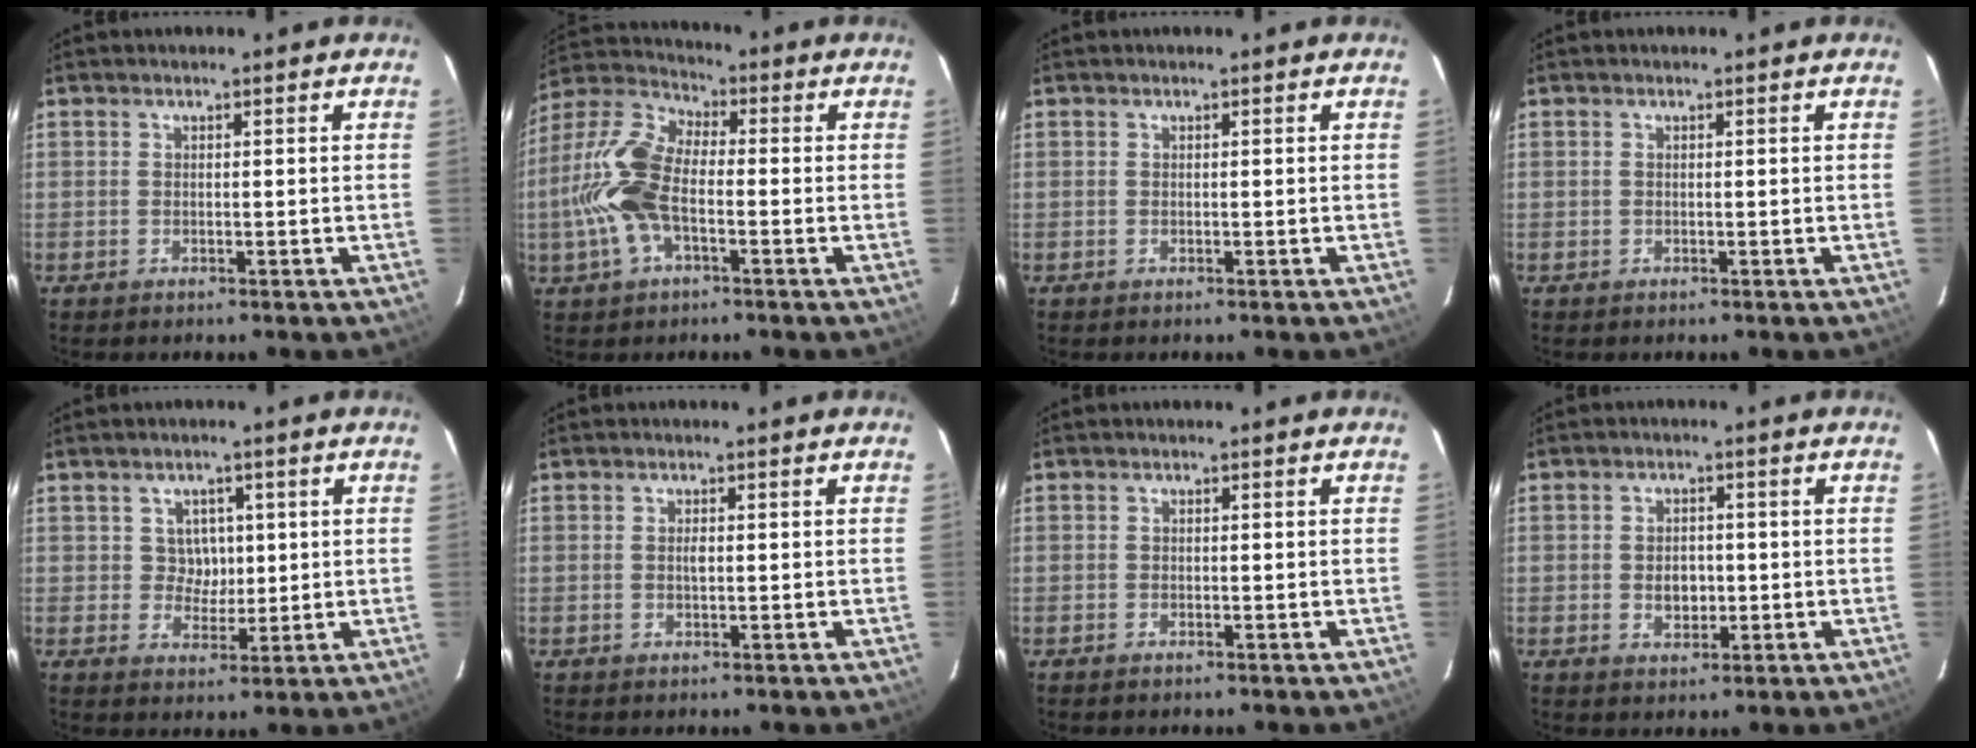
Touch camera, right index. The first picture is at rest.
{"total": 13.2, "force": [-2.7, 6.5, 11.1], "torque": [-0.250, 0.012, -0.058]}
{"total": 0.0}
{"total": 0.0}
{"total": 4.2, "force": [0.9, 3.9, 1.2], "torque": [-0.017, 0.010, 0.016]}
{"total": 1.0, "force": [0.0, 0.5, 0.9], "torque": [-0.015, 0.002, 0.000]}
{"total": 0.5, "force": [-0.4, 0.3, 0.2], "torque": [-0.005, -0.001, -0.009]}
{"total": 3.9, "force": [-0.6, 3.0, 2.4], "torque": [-0.040, 0.001, -0.005]}